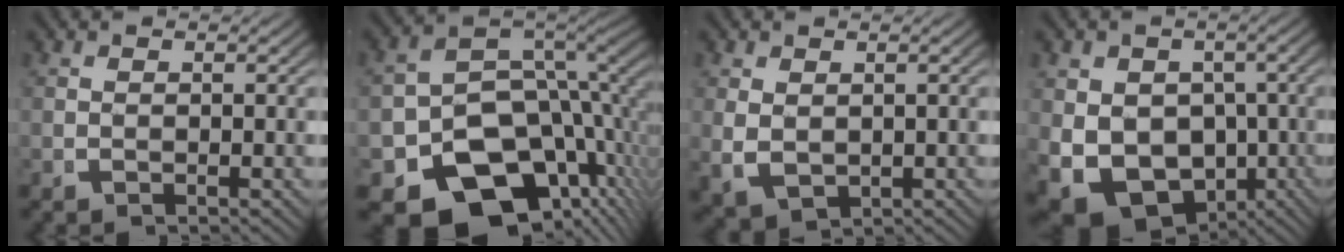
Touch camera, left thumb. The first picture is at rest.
{"total": 19.1, "force": [-6.7, 13.4, 11.9], "torque": [-0.212, -0.055, -0.094]}
{"total": 3.4, "force": [0.0, 2.6, 2.2], "torque": [-0.061, -0.023, 0.023]}
{"total": 12.4, "force": [-4.0, 9.3, 7.1], "torque": [-0.166, -0.078, -0.029]}